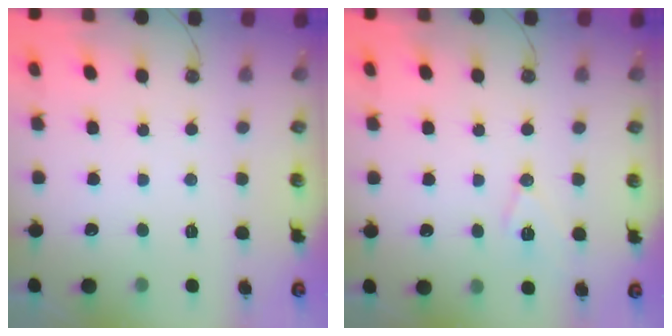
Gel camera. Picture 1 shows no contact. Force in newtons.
{"total": 9.4, "press": 8.7, "slide": 3.5}